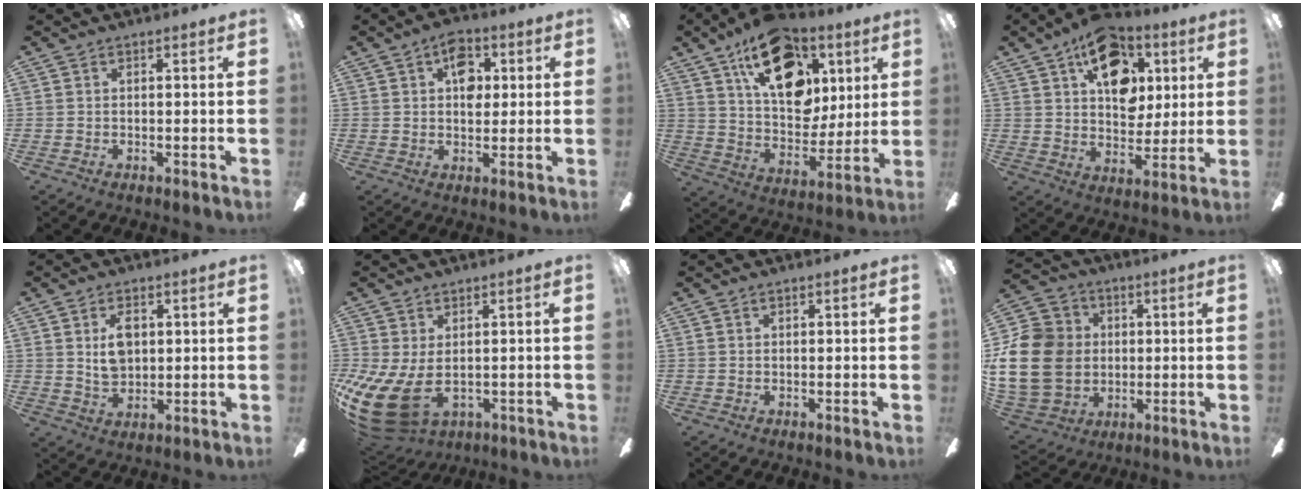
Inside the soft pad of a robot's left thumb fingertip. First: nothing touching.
{"total": 7.5, "force": [2.7, 4.9, 4.9], "torque": [-0.055, -0.003, 0.041]}
{"total": 23.2, "force": [11.3, 14.4, 14.3], "torque": [-0.207, -0.050, 0.202]}
{"total": 17.6, "force": [8.2, 11.7, 10.2], "torque": [-0.137, -0.026, 0.147]}
{"total": 7.3, "force": [1.8, 4.9, 5.1], "torque": [-0.097, -0.002, 0.026]}
{"total": 12.4, "force": [-2.1, 7.3, 9.9], "torque": [-0.220, -0.013, -0.027]}
{"total": 0.0}
{"total": 18.8, "force": [0.1, 16.4, 9.2], "torque": [-0.205, 0.011, 0.012]}